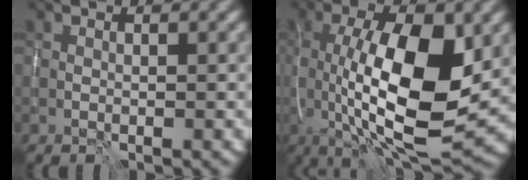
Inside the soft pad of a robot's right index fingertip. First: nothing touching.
{"total": 12.3, "force": [0.0, 4.4, 11.5], "torque": [-0.183, -0.007, 0.000]}